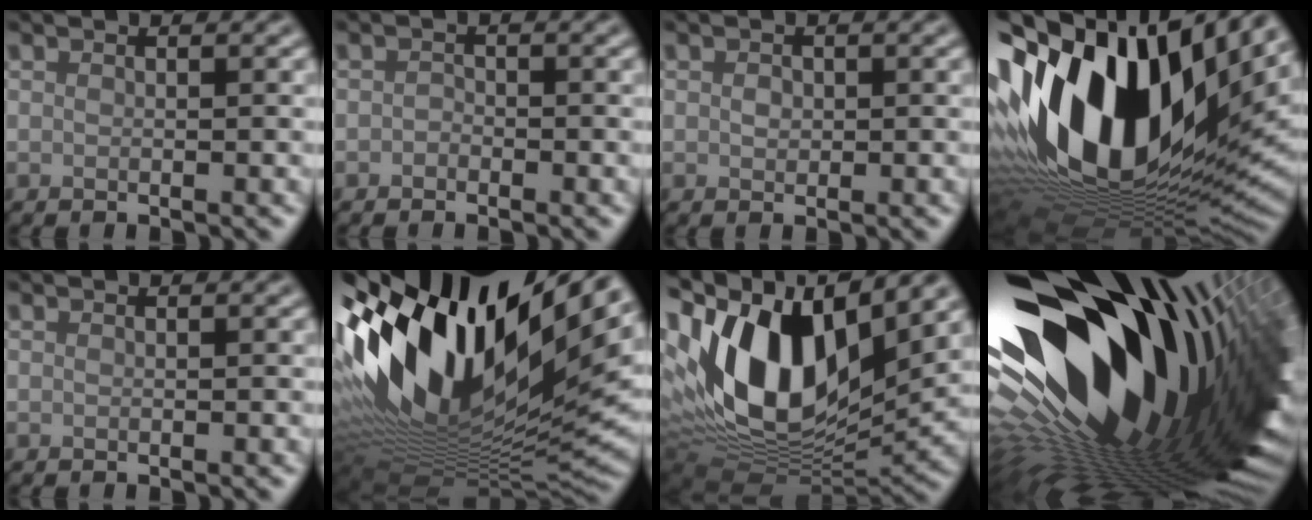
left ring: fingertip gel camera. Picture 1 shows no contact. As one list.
[{"total": 0.7, "force": [-0.4, 0.6, 0.2], "torque": [-0.003, -0.002, -0.009]}, {"total": 0.9, "force": [0.1, 0.7, 0.5], "torque": [-0.009, -0.002, 0.001]}, {"total": 19.6, "force": [4.4, 10.1, 16.2], "torque": [-0.311, -0.002, 0.072]}, {"total": 0.0}, {"total": 18.9, "force": [6.5, 8.3, 15.7], "torque": [-0.306, 0.018, 0.108]}, {"total": 16.6, "force": [4.6, 9.5, 12.8], "torque": [-0.259, 0.004, 0.087]}, {"total": 20.9, "force": [3.9, 10.1, 17.9], "torque": [-0.307, -0.058, 0.079]}]